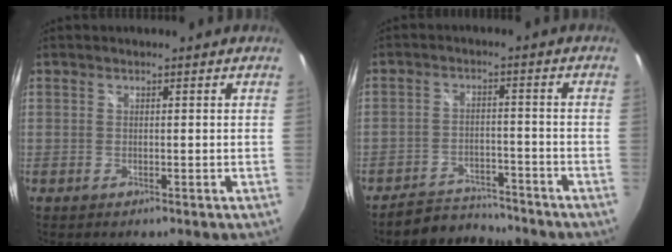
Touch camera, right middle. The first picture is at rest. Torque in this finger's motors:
{"motor_torque": [0.45, -0.66, -0.03, -0.01]}